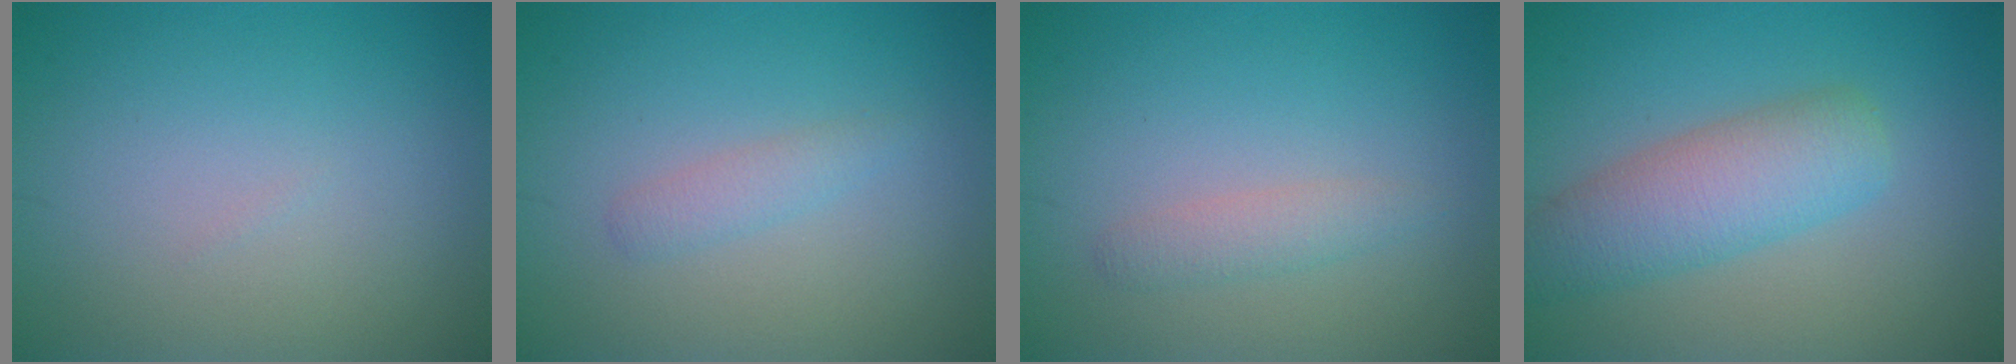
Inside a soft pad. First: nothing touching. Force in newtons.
{"total": 1.4, "press": 1.4, "slide": 0.1}
{"total": 1.6, "press": 1.6, "slide": 0.0}
{"total": 5.4, "press": 5.4, "slide": 0.2}